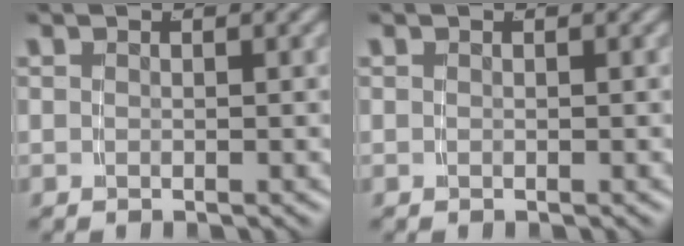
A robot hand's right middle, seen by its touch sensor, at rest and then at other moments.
{"total": 0.0}